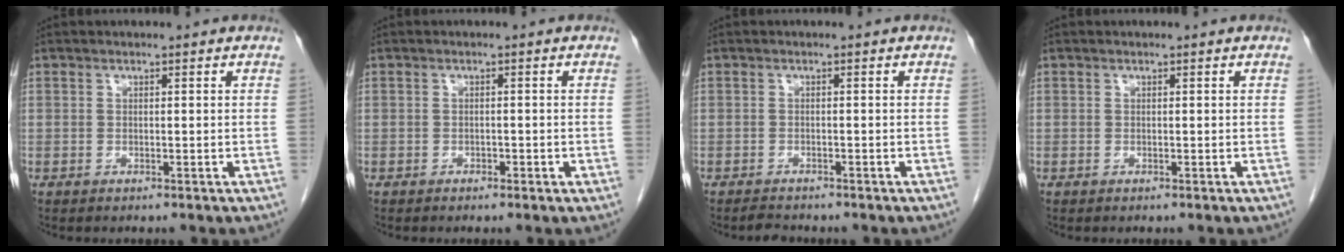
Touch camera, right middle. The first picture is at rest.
{"total": 0.9, "force": [-0.4, 0.5, 0.7], "torque": [-0.010, 0.002, -0.004]}
{"total": 1.6, "force": [-1.5, 0.4, 0.3], "torque": [-0.015, -0.006, -0.022]}
{"total": 0.0}